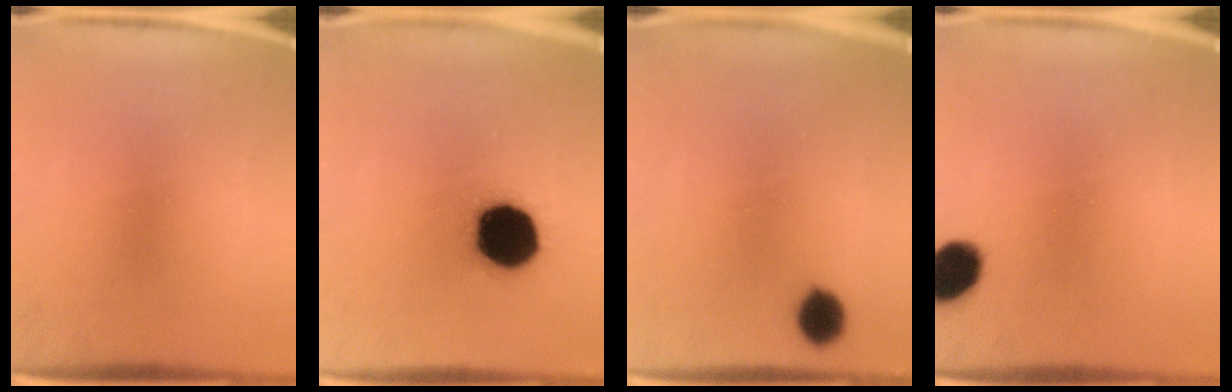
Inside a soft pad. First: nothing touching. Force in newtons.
{"total": 19.7}
{"total": 6.2}
{"total": 7.7}